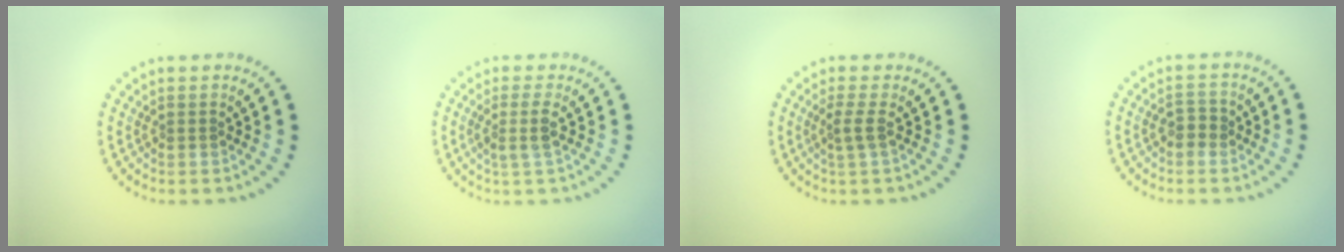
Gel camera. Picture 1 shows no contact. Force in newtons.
{"total": 2.0, "press": 1.6, "slide": 1.2}
{"total": 1.7, "press": 1.2, "slide": 1.2}
{"total": 1.3, "press": 1.2, "slide": 0.6}